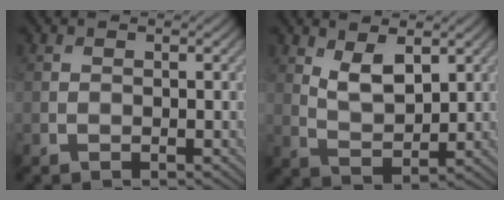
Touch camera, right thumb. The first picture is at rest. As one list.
[{"total": 5.3, "force": [2.6, 2.4, 3.9], "torque": [-0.082, -0.011, 0.052]}]